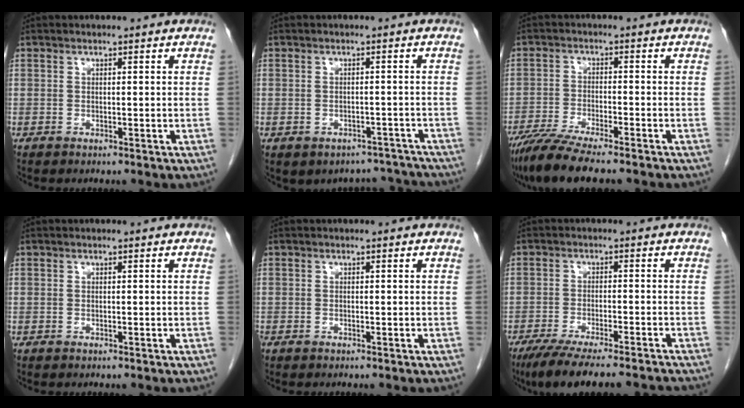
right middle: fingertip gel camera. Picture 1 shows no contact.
{"total": 7.6, "force": [-6.6, 3.8, 0.3], "torque": [0.009, 0.028, -0.070]}
{"total": 9.5, "force": [-7.8, 0.8, 5.4], "torque": [-0.088, -0.024, -0.128]}
{"total": 0.0}
{"total": 0.0}
{"total": 15.1, "force": [-13.1, 1.5, 7.3], "torque": [-0.105, -0.025, -0.189]}